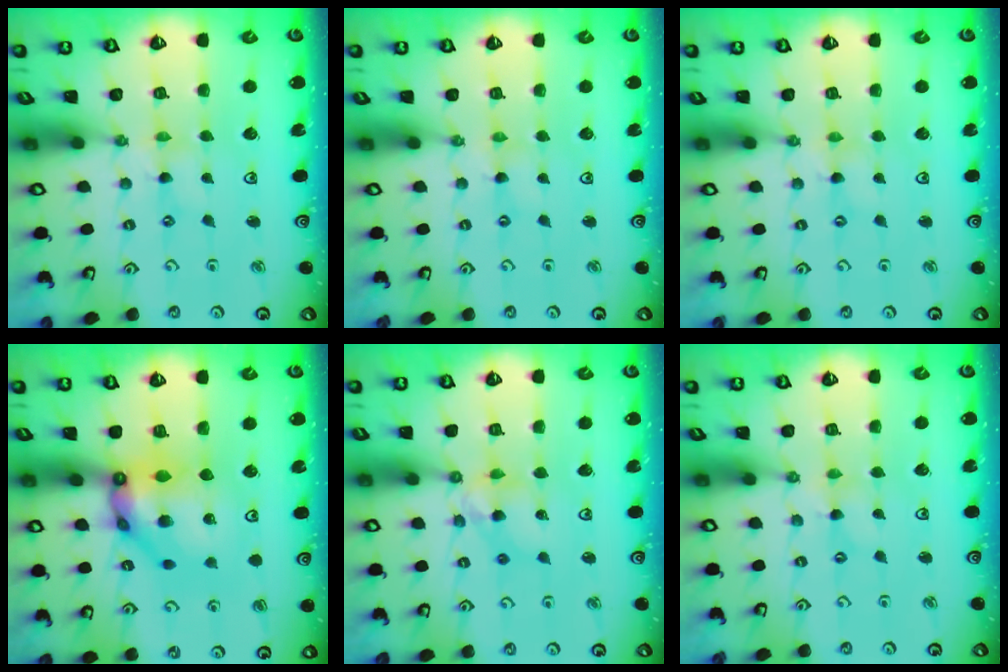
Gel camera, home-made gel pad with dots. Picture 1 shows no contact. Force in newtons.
{"total": 0.0}
{"total": 0.6, "press": 0.6, "slide": 0.1}
{"total": 12.9, "press": 12.8, "slide": 1.3}
{"total": 7.2, "press": 7.1, "slide": 0.7}
{"total": 0.0}